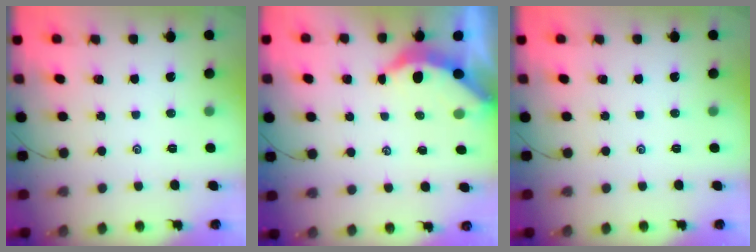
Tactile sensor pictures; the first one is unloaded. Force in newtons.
{"total": 3.7, "press": 3.7, "slide": 0.4}
{"total": 0.0}